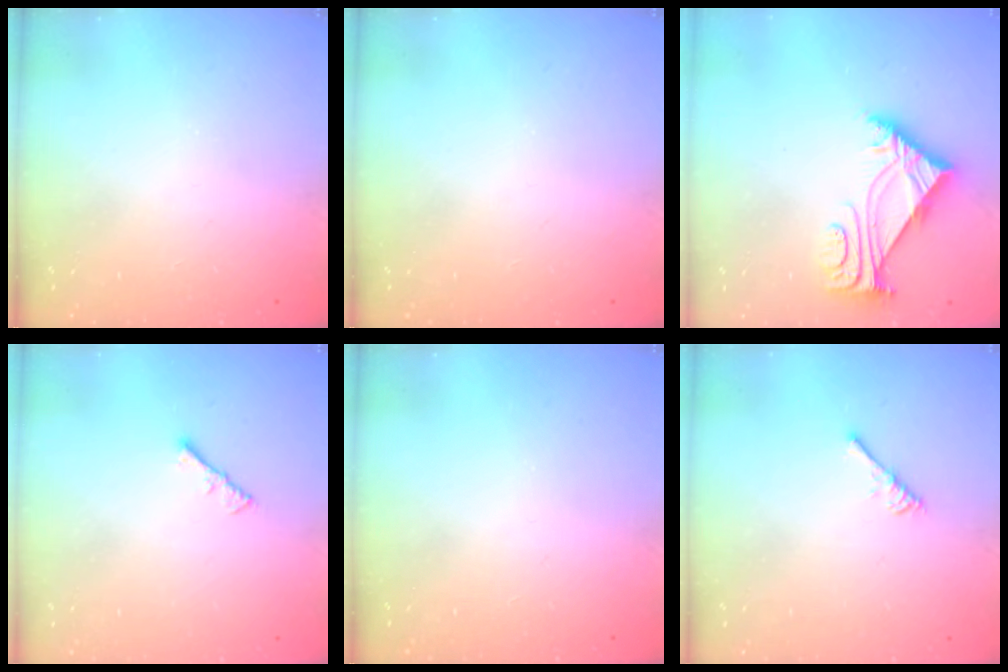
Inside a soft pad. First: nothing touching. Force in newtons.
{"total": 0.0}
{"total": 6.1, "press": 6.0, "slide": 1.1}
{"total": 1.3, "press": 1.2, "slide": 0.4}
{"total": 0.0}
{"total": 2.9, "press": 2.9, "slide": 0.5}